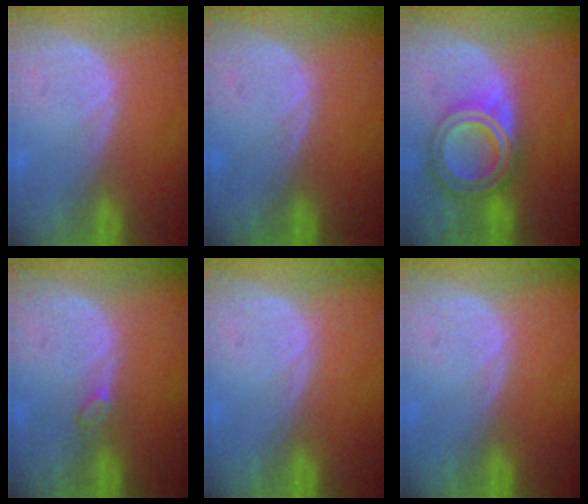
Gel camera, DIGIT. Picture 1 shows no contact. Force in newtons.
{"total": 0.0}
{"total": 7.5, "press": 7.5, "slide": 0.5}
{"total": 1.2, "press": 1.1, "slide": 0.2}
{"total": 0.0}
{"total": 0.0}